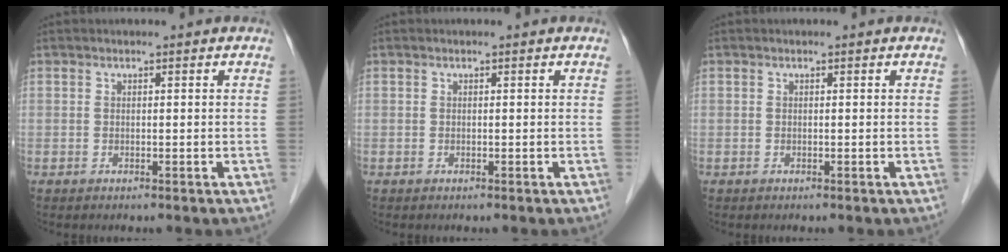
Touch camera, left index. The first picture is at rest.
{"total": 0.0}
{"total": 0.0}